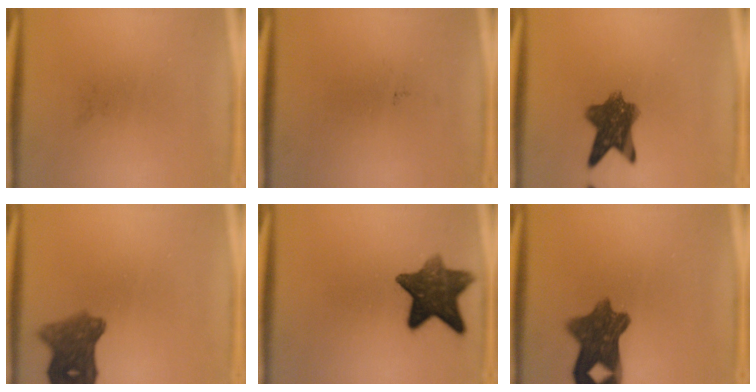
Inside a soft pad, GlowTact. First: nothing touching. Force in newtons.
{"total": 0.0}
{"total": 8.2}
{"total": 6.7}
{"total": 10.9}
{"total": 9.1}